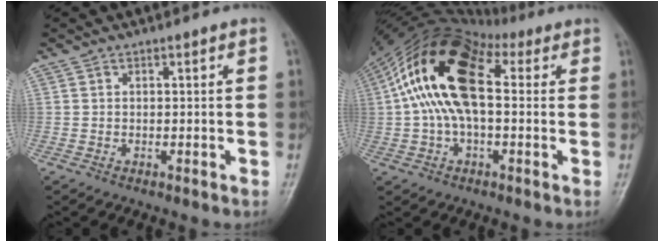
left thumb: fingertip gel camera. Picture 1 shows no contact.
{"total": 17.8, "force": [2.6, 9.7, 14.6], "torque": [-0.276, 0.048, 0.036]}